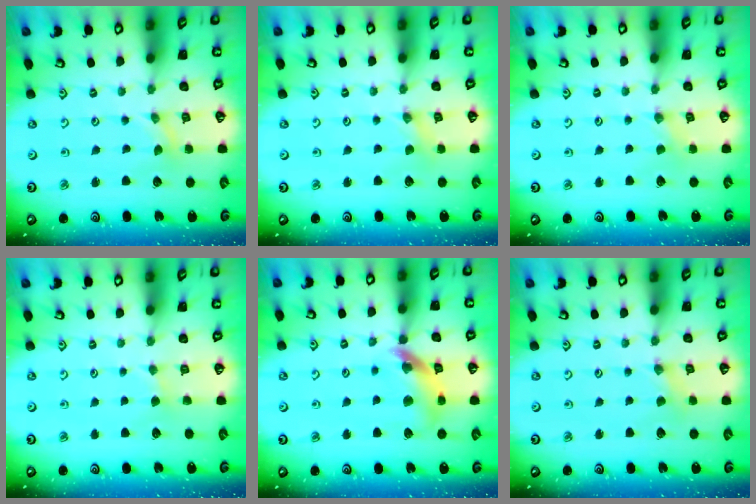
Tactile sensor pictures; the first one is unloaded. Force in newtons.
{"total": 0.0}
{"total": 0.0}
{"total": 1.1, "press": 1.1, "slide": 0.3}
{"total": 13.2, "press": 13.1, "slide": 1.8}
{"total": 1.4, "press": 1.4, "slide": 0.3}